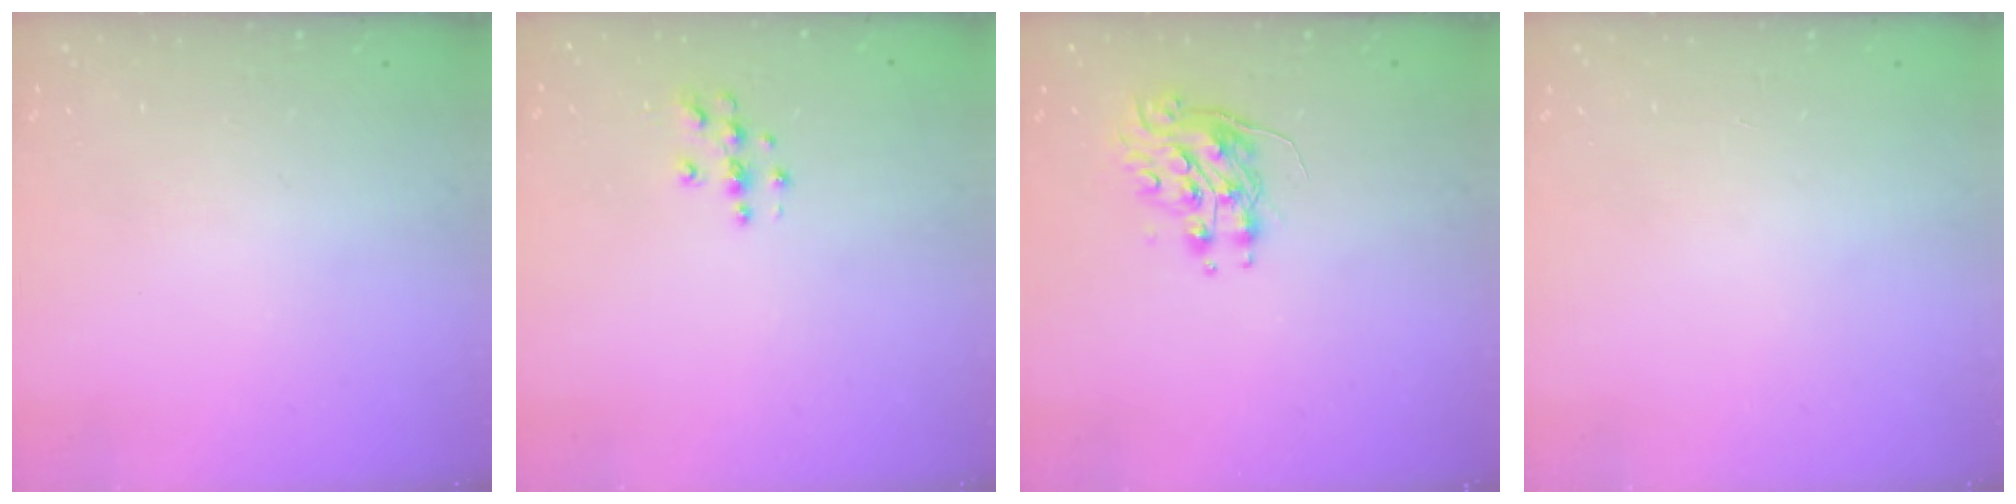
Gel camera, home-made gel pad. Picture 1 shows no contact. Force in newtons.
{"total": 3.8, "press": 3.8, "slide": 0.3}
{"total": 8.8, "press": 8.7, "slide": 0.4}
{"total": 0.0}